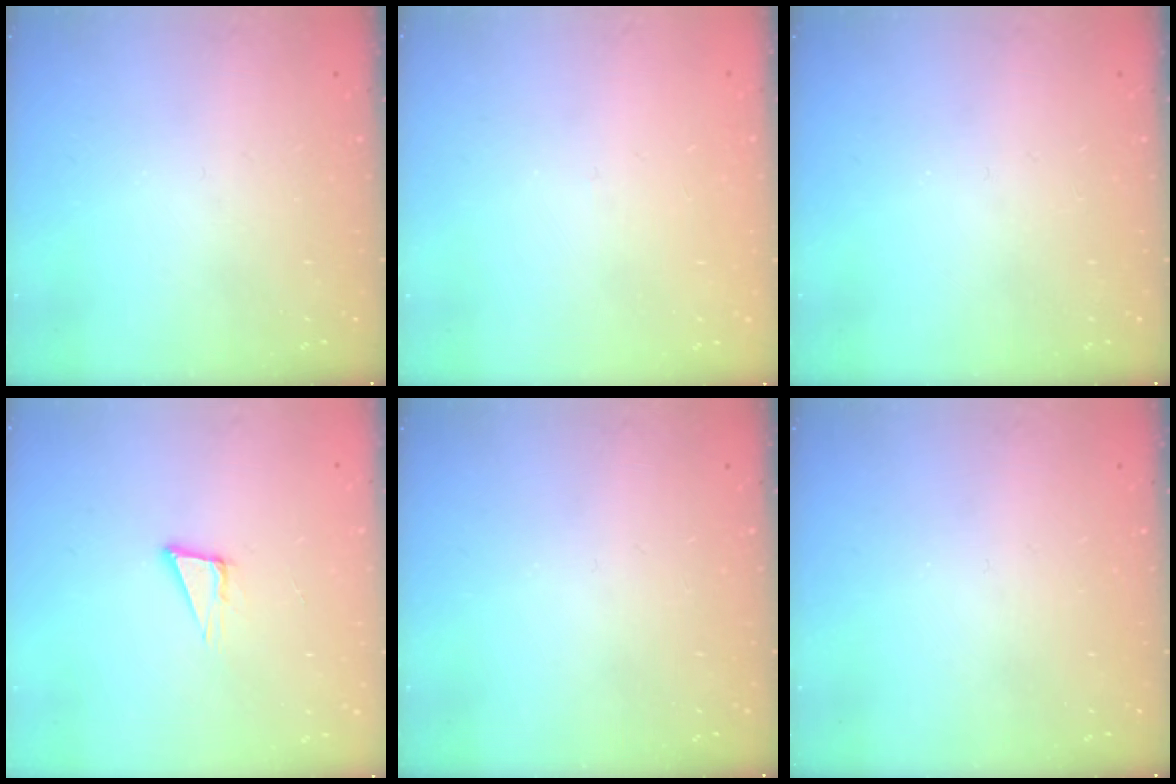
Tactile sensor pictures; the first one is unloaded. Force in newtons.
{"total": 2.7, "press": 2.7, "slide": 0.3}
{"total": 0.0}
{"total": 4.9, "press": 3.8, "slide": 3.0}
{"total": 0.0}
{"total": 0.0}